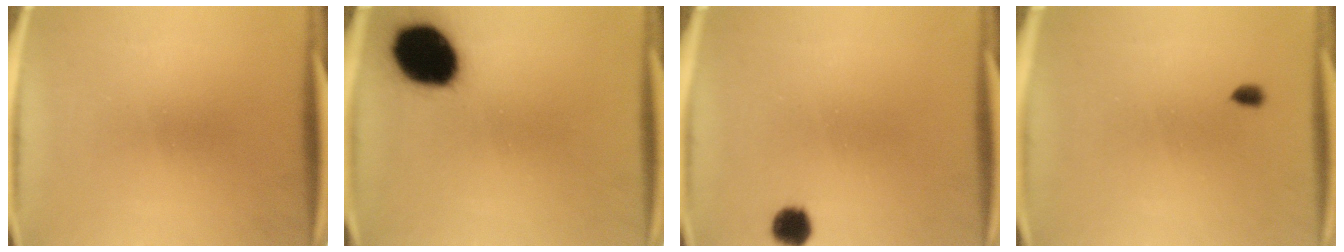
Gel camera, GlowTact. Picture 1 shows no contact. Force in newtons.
{"total": 18.3}
{"total": 3.8}
{"total": 1.2}